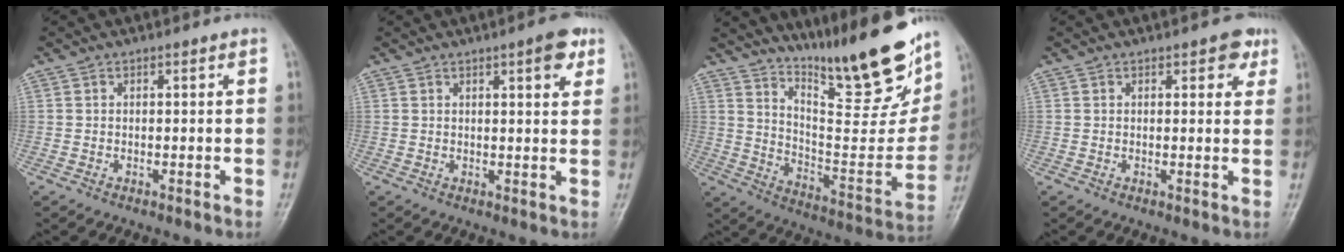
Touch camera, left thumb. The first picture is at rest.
{"total": 4.9, "force": [2.7, 1.4, 3.8], "torque": [-0.041, -0.010, 0.032]}
{"total": 23.2, "force": [17.2, 4.6, 14.8], "torque": [-0.188, -0.112, 0.276]}
{"total": 3.9, "force": [2.1, 2.0, 2.7], "torque": [-0.009, -0.004, 0.017]}